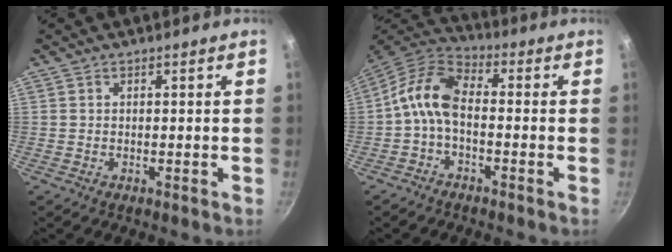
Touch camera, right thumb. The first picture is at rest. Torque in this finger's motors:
{"motor_torque": [0.40, 0.38, 0.21, -0.08, 0.39]}